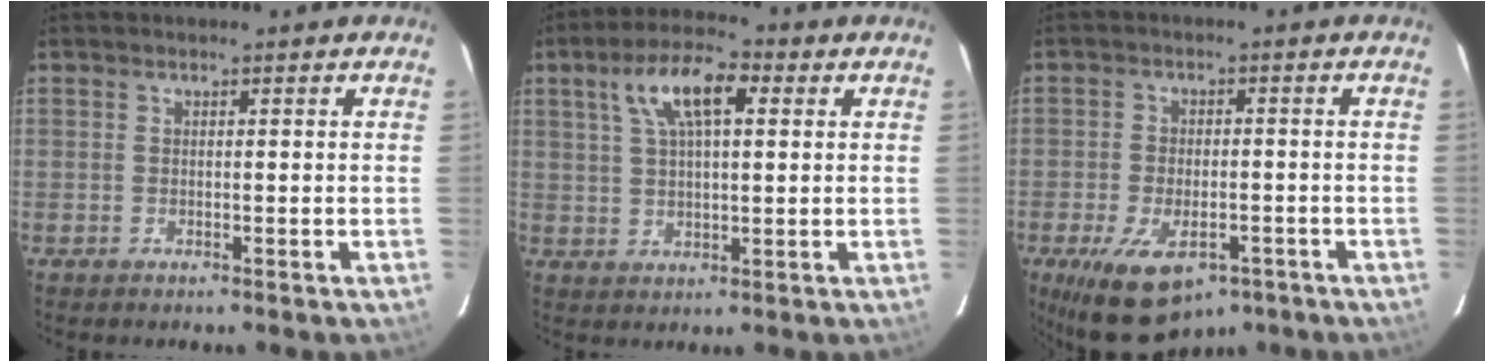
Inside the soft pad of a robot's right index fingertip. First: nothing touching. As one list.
[{"total": 9.9, "force": [3.7, 3.8, 8.3], "torque": [-0.156, 0.024, 0.065]}, {"total": 13.7, "force": [-7.9, 7.1, 8.6], "torque": [-0.178, -0.023, -0.117]}]